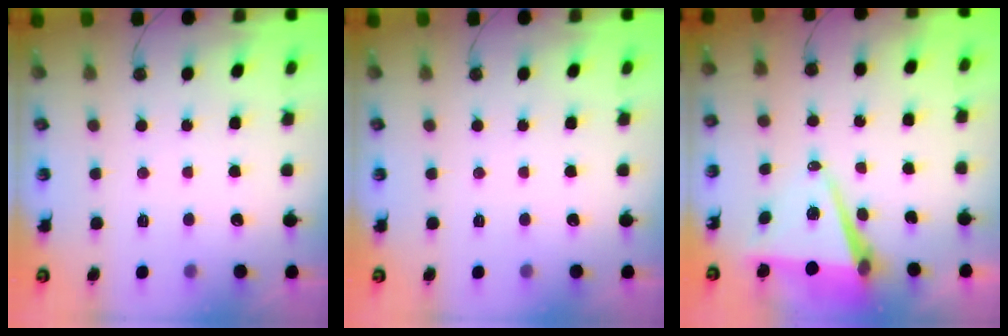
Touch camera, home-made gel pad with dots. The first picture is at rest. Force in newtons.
{"total": 0.0}
{"total": 7.9, "press": 6.7, "slide": 4.2}